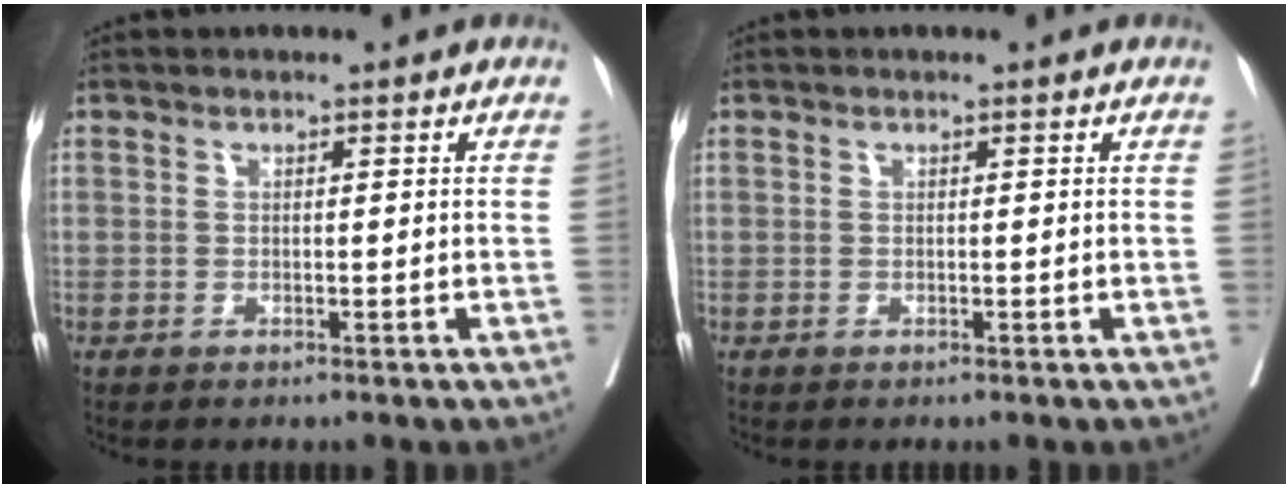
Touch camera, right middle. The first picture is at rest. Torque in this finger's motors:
{"motor_torque": [0.00, 0.00, 0.00, 0.01]}